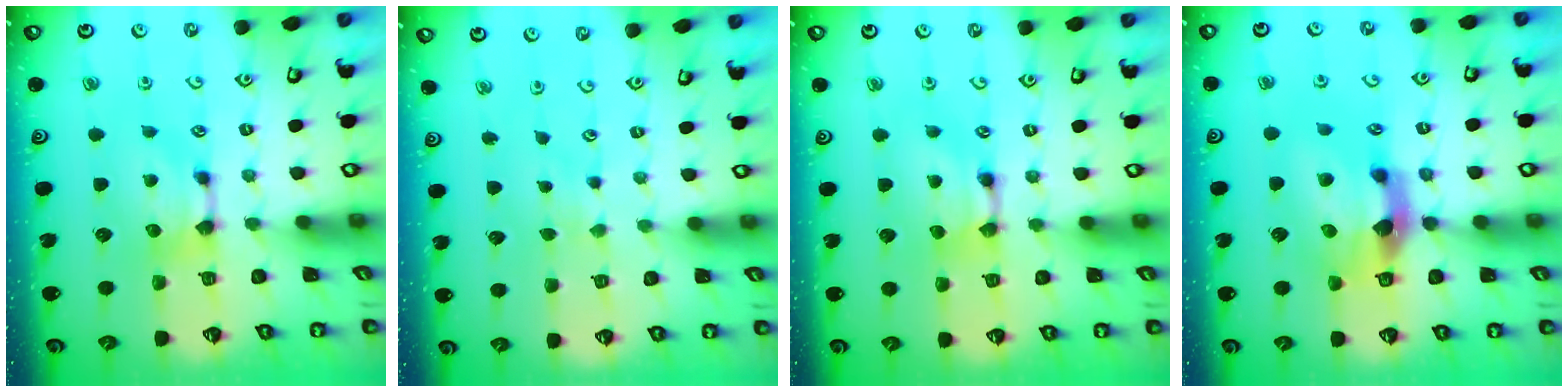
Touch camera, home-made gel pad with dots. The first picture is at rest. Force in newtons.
{"total": 1.8, "press": 1.8, "slide": 0.1}
{"total": 2.1, "press": 2.1, "slide": 0.1}
{"total": 6.3, "press": 6.0, "slide": 2.1}